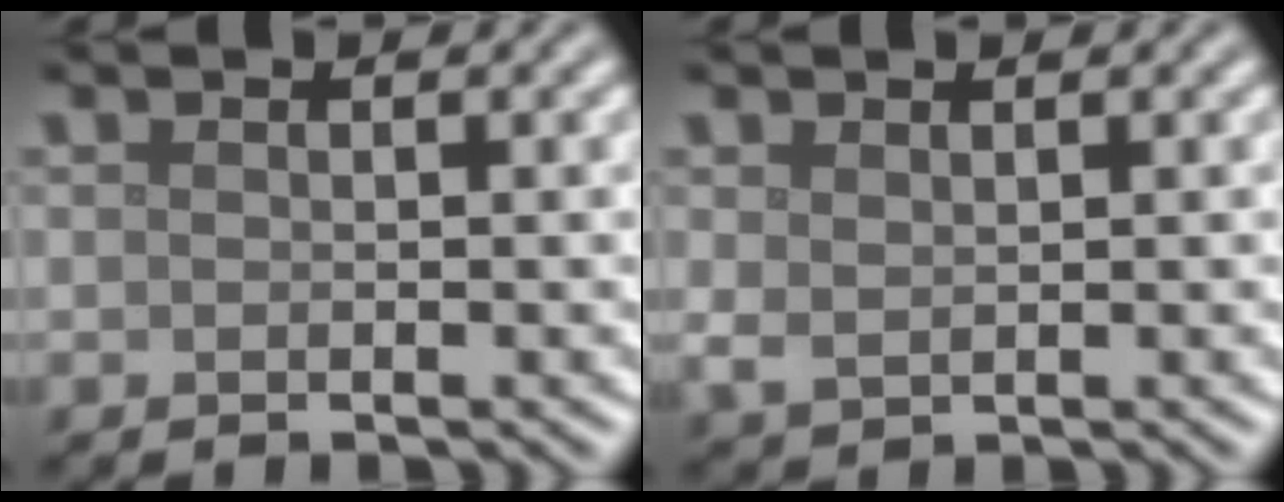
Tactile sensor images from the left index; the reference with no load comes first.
{"total": 1.5, "force": [0.6, 0.9, 1.0], "torque": [-0.023, -0.002, 0.016]}